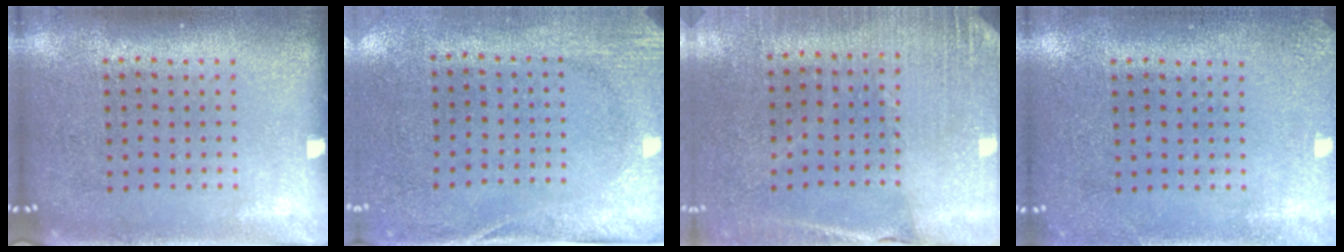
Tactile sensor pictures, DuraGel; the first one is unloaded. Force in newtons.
{"total": 2.7, "press": 2.1, "slide": 1.7}
{"total": 2.7, "press": 2.6, "slide": 0.7}
{"total": 1.9, "press": 1.9, "slide": 0.2}